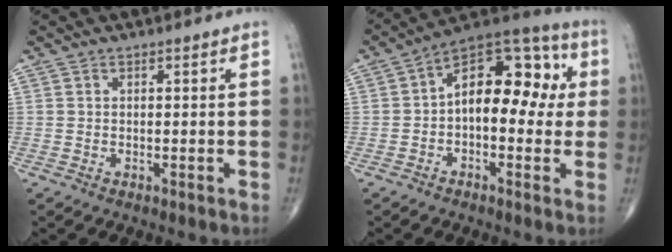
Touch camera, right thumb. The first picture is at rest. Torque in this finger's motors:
{"motor_torque": [-0.25, 0.70, 0.20, -0.02, 0.11]}